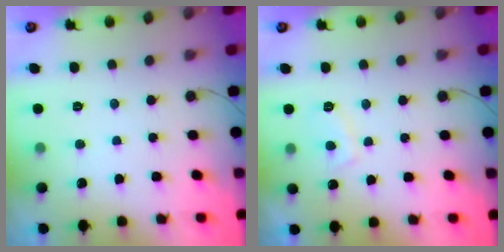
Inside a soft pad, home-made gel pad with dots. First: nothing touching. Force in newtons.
{"total": 4.1, "press": 4.0, "slide": 0.9}